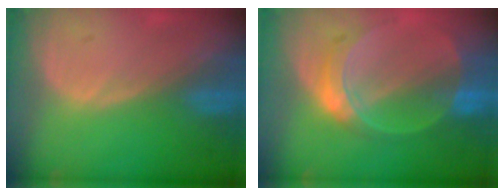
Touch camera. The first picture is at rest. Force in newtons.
{"total": 7.2, "press": 6.5, "slide": 3.2}